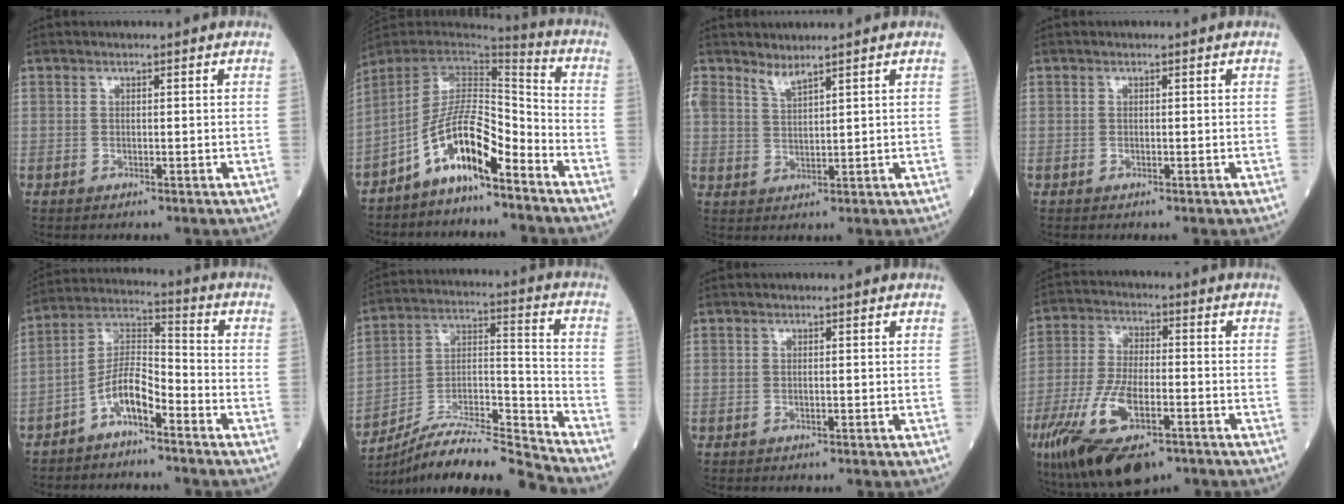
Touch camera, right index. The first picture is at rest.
{"total": 11.4, "force": [-7.0, 2.9, 8.5], "torque": [-0.158, 0.023, -0.130]}
{"total": 2.7, "force": [2.6, 0.2, 1.0], "torque": [-0.024, -0.005, 0.056]}
{"total": 0.0}
{"total": 7.5, "force": [-4.5, 2.3, 5.6], "torque": [-0.113, 0.021, -0.090]}
{"total": 16.9, "force": [-15.8, -0.7, 6.1], "torque": [-0.106, 0.025, -0.279]}
{"total": 0.0}
{"total": 17.1, "force": [-9.5, 6.0, 13.0], "torque": [-0.275, -0.026, -0.163]}